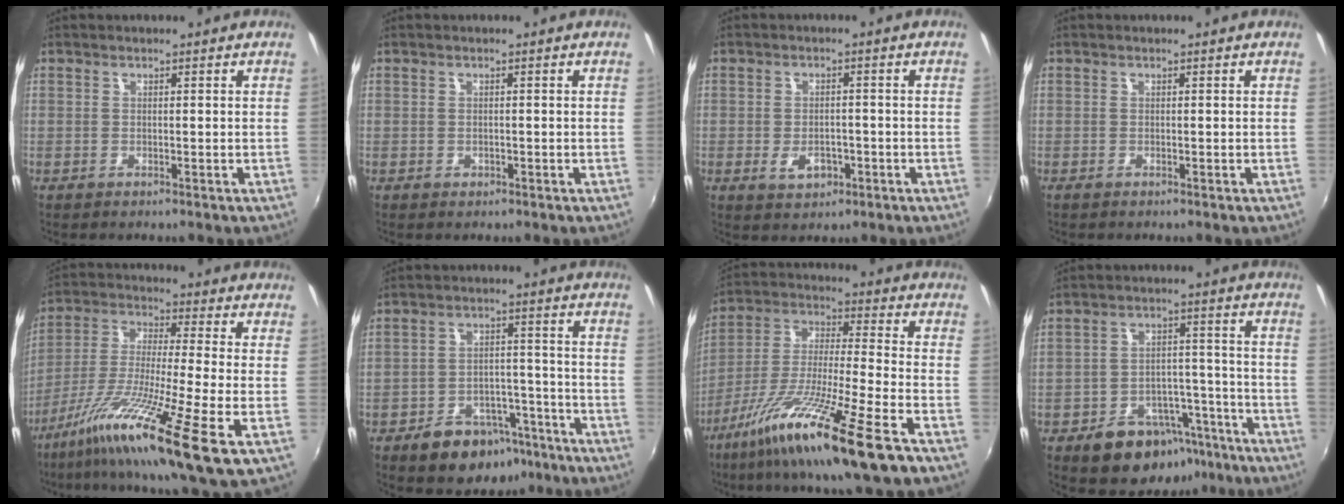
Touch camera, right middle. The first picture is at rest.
{"total": 0.7, "force": [-0.4, 0.6, 0.1], "torque": [-0.001, -0.003, -0.006]}
{"total": 4.4, "force": [-1.8, 3.0, 2.8], "torque": [-0.055, -0.005, -0.025]}
{"total": 0.0}
{"total": 16.5, "force": [-8.5, 0.1, 14.2], "torque": [-0.280, -0.035, -0.165]}
{"total": 12.0, "force": [-8.3, 7.0, 5.2], "torque": [-0.104, 0.019, -0.107]}
{"total": 19.5, "force": [-12.3, 0.6, 15.2], "torque": [-0.289, -0.048, -0.221]}
{"total": 13.5, "force": [-9.1, 8.2, 5.7], "torque": [-0.107, 0.027, -0.114]}